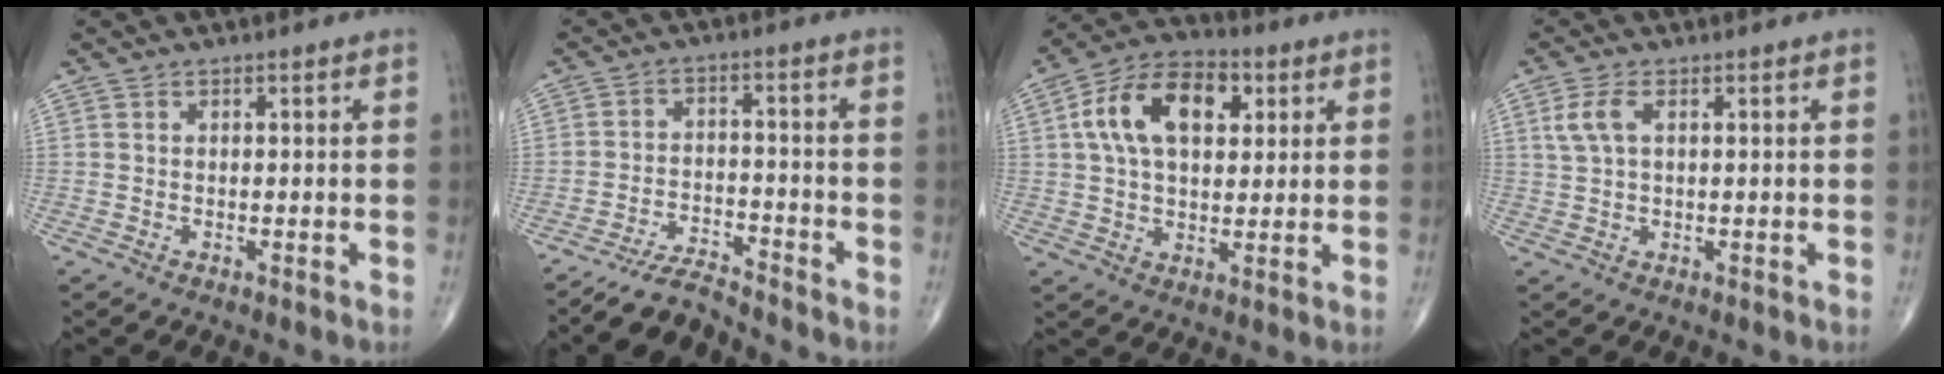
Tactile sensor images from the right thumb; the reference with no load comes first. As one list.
[{"total": 5.7, "force": [-5.6, 0.8, 0.7], "torque": [-0.017, 0.040, -0.101]}, {"total": 14.9, "force": [4.1, 9.0, 11.2], "torque": [-0.181, 0.014, 0.064]}, {"total": 4.1, "force": [1.3, 1.9, 3.4], "torque": [-0.084, 0.011, 0.027]}]